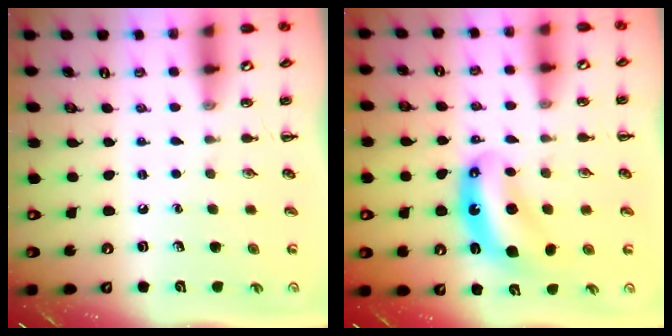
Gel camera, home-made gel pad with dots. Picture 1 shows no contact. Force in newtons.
{"total": 7.4, "press": 7.1, "slide": 2.1}